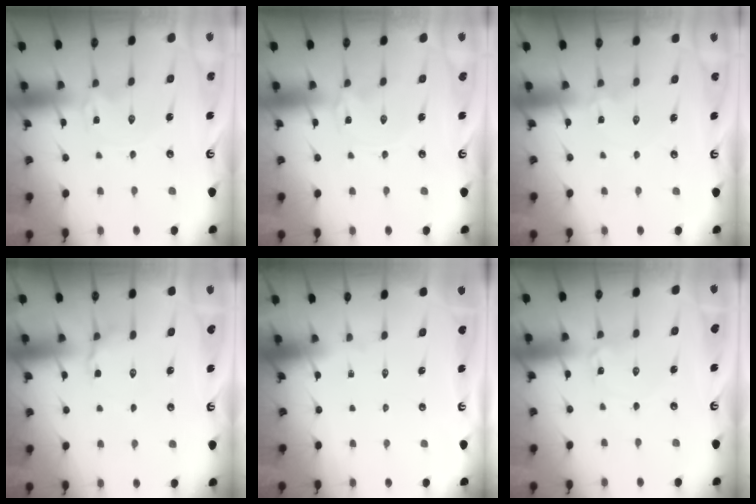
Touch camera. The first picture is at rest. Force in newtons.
{"total": 0.0}
{"total": 0.8, "press": 0.7, "slide": 0.3}
{"total": 5.2, "press": 4.8, "slide": 2.0}
{"total": 0.0}
{"total": 0.8, "press": 0.8, "slide": 0.0}